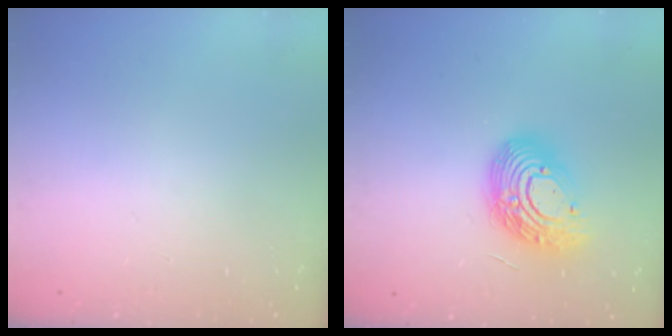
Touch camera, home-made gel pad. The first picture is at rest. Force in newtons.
{"total": 16.1, "press": 16.0, "slide": 1.3}